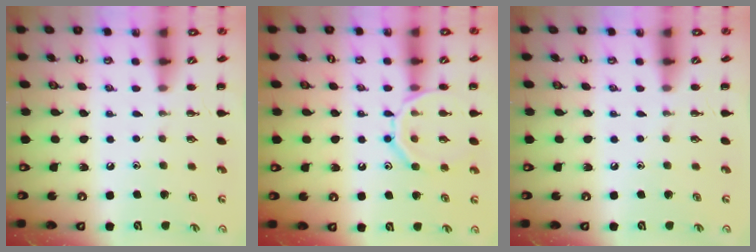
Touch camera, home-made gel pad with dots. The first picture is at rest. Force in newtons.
{"total": 12.9, "press": 12.9, "slide": 1.3}
{"total": 0.0}